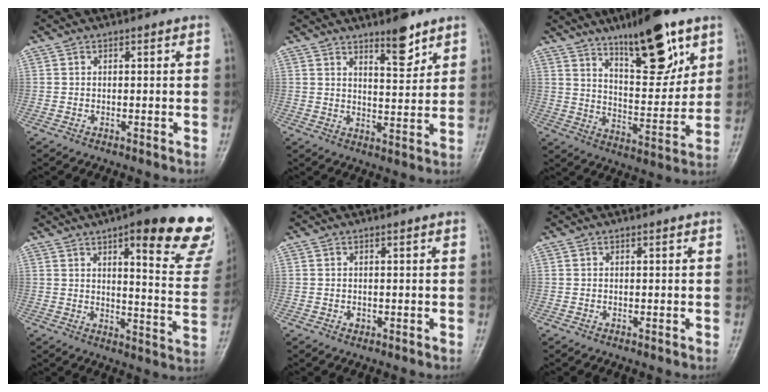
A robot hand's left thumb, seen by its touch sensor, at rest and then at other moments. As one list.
[{"total": 6.6, "force": [4.8, 2.0, 4.1], "torque": [-0.047, -0.038, 0.073]}, {"total": 16.4, "force": [10.1, 5.4, 11.8], "torque": [-0.146, -0.060, 0.168]}, {"total": 21.9, "force": [12.8, 5.6, 16.9], "torque": [-0.179, -0.057, 0.155]}, {"total": 0.6, "force": [-0.1, 0.5, 0.3], "torque": [-0.001, 0.000, -0.001]}, {"total": 0.0}]